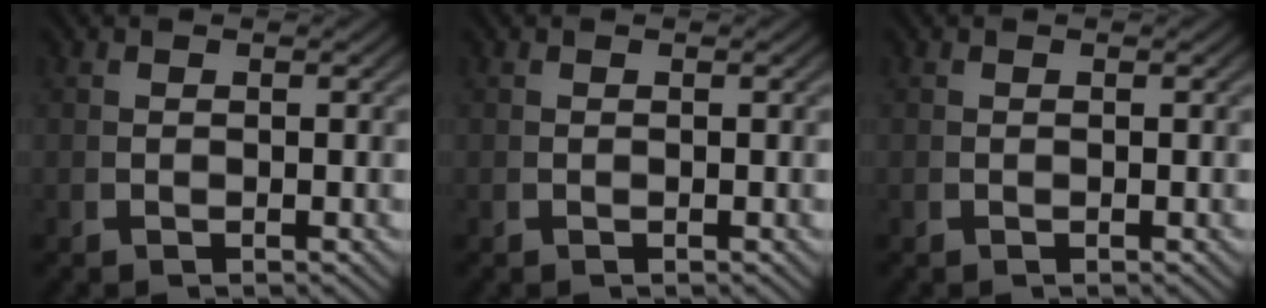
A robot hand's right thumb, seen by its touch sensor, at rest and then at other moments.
{"total": 0.0}
{"total": 0.0}